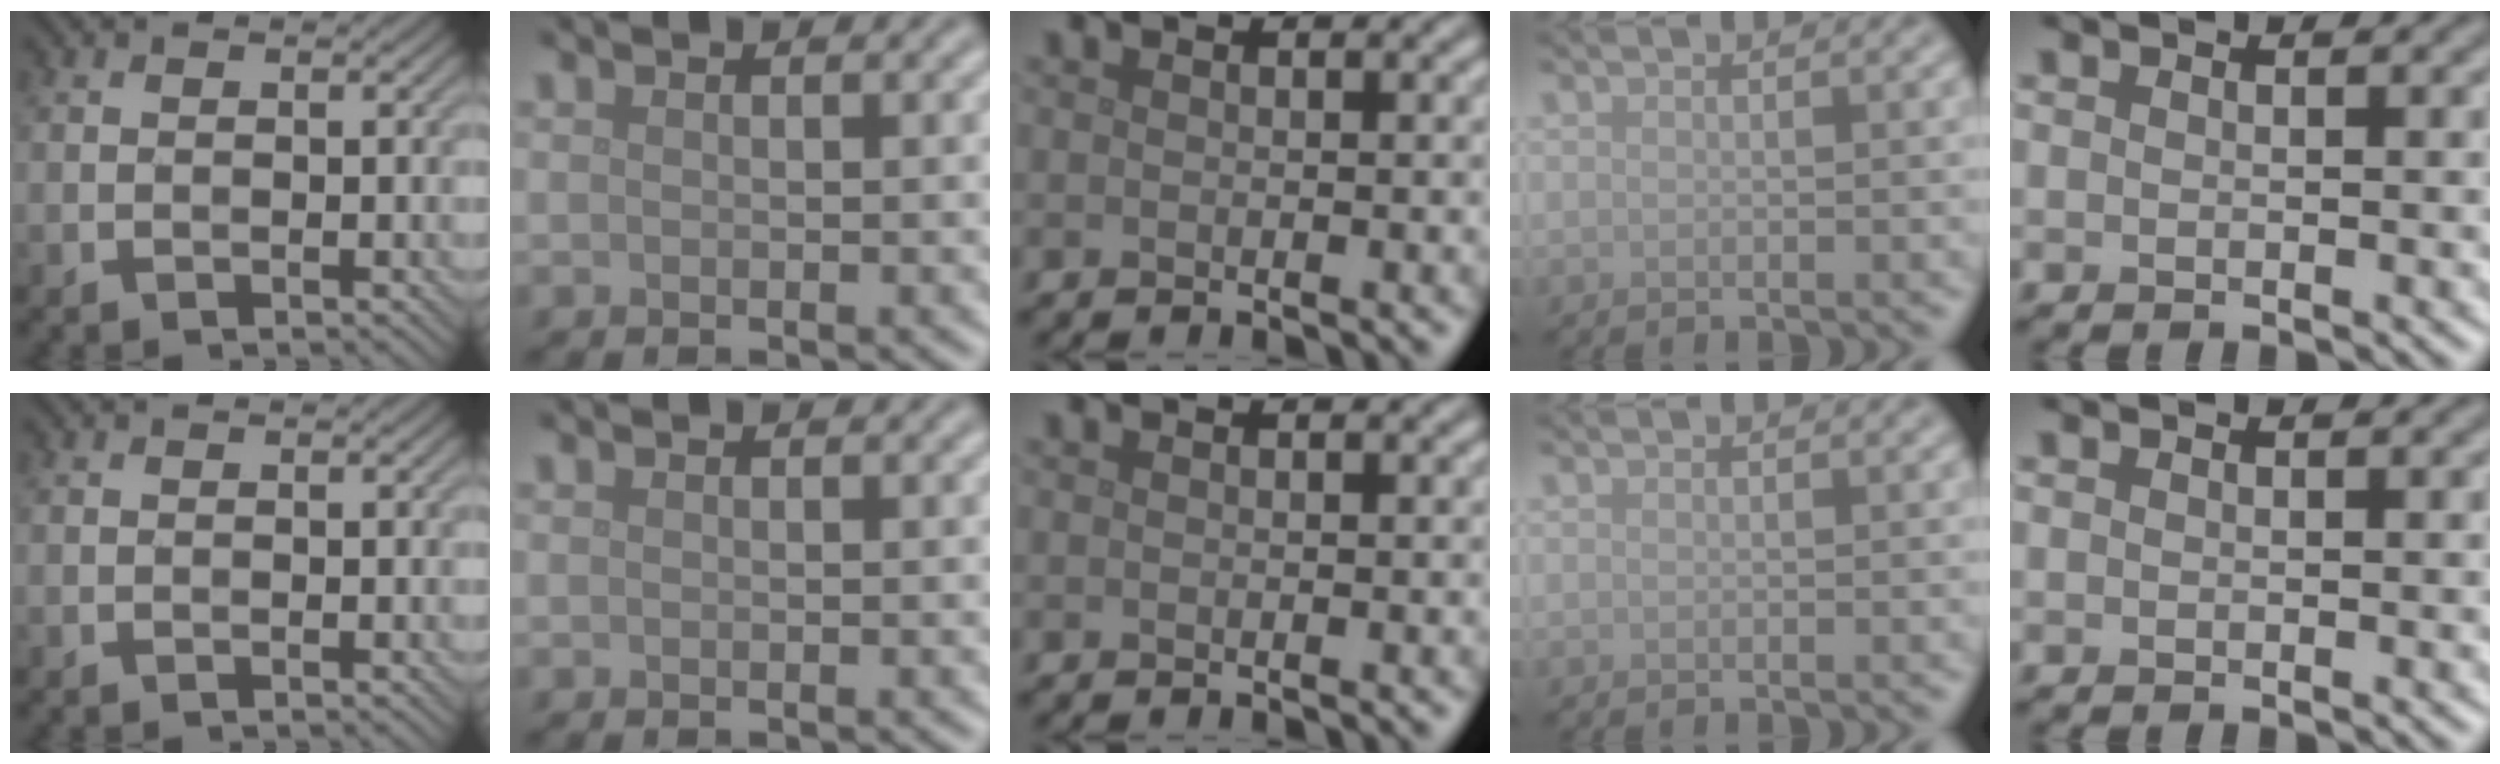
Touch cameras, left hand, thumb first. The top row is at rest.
{}